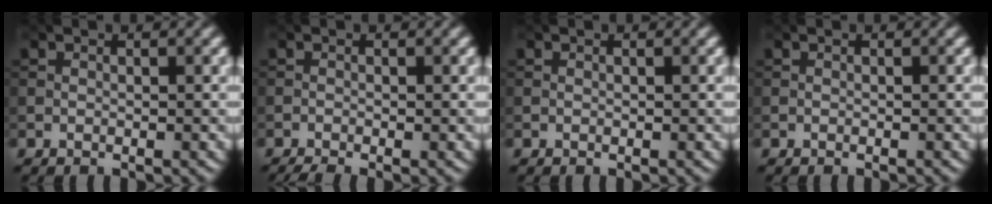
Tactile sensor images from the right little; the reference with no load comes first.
{"total": 1.5, "force": [-1.2, 0.2, 0.9], "torque": [-0.016, -0.006, -0.025]}
{"total": 0.0}
{"total": 0.0}